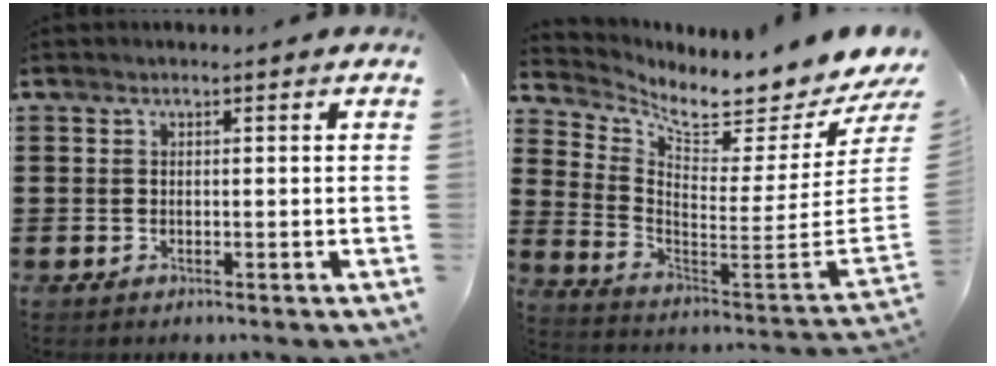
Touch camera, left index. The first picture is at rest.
{"total": 5.8, "force": [5.3, -0.1, 2.2], "torque": [-0.064, -0.074, 0.081]}